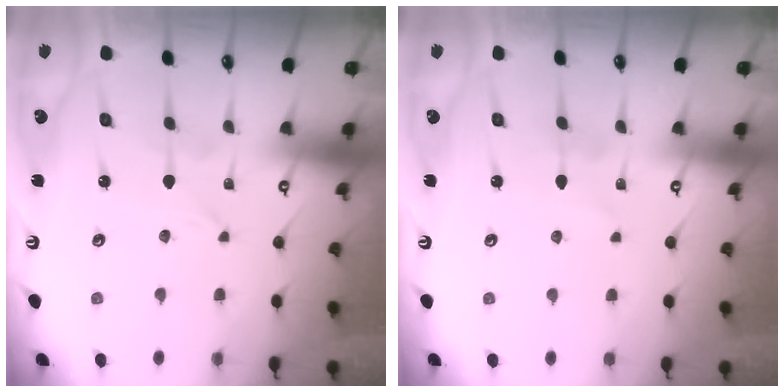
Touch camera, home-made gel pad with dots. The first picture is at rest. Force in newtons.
{"total": 2.6, "press": 2.6, "slide": 0.4}